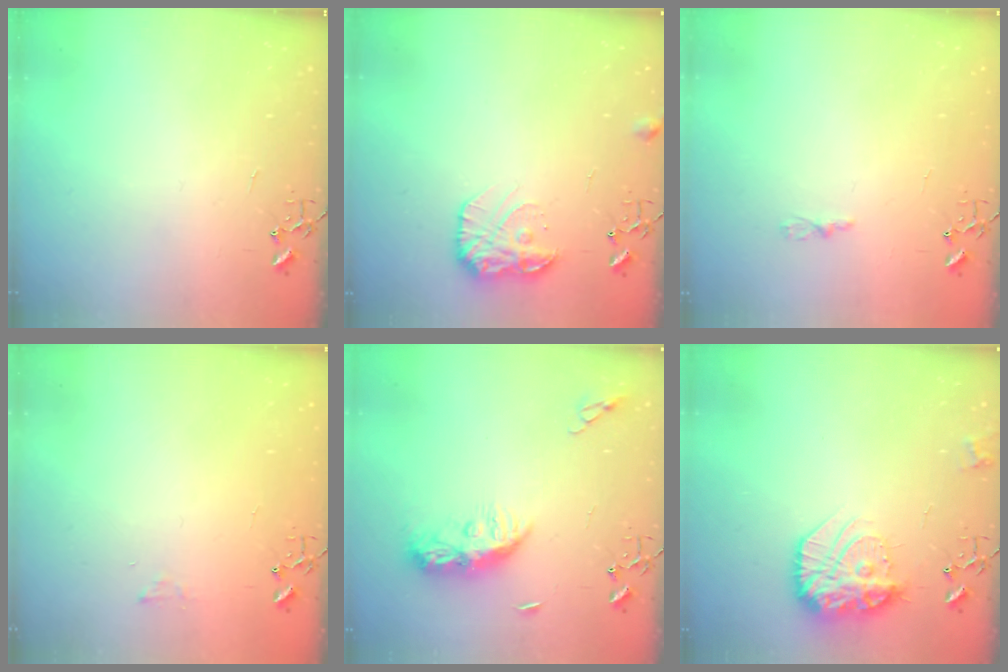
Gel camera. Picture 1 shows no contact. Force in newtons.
{"total": 12.4, "press": 12.4, "slide": 0.5}
{"total": 2.9, "press": 2.9, "slide": 0.4}
{"total": 5.1, "press": 5.0, "slide": 0.6}
{"total": 10.0, "press": 10.0, "slide": 0.6}
{"total": 16.2, "press": 16.2, "slide": 0.6}